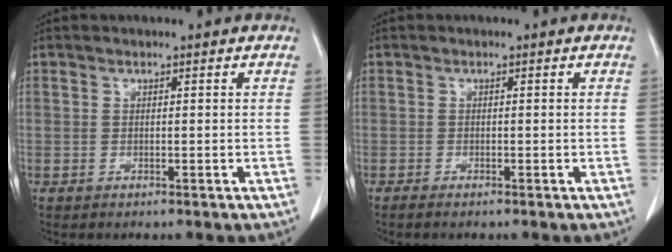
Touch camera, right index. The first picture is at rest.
{"total": 1.1, "force": [-0.9, 0.1, 0.7], "torque": [-0.017, -0.003, -0.014]}